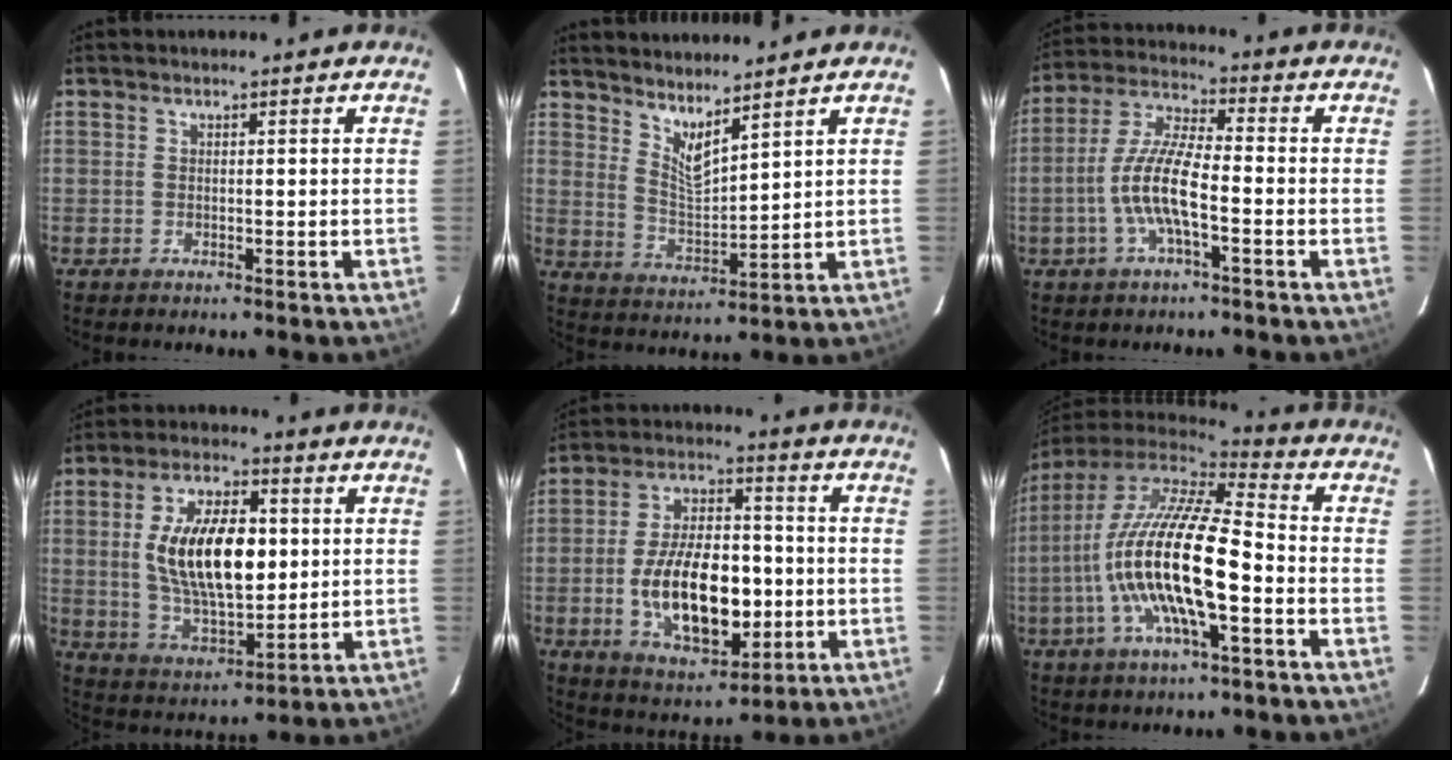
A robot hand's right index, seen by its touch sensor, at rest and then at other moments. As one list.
[{"total": 6.9, "force": [5.7, 1.0, 3.7], "torque": [-0.064, -0.012, 0.106]}, {"total": 10.1, "force": [-3.1, 2.1, 9.4], "torque": [-0.200, 0.004, -0.060]}, {"total": 16.7, "force": [2.1, 7.9, 14.6], "torque": [-0.270, 0.004, 0.048]}, {"total": 17.5, "force": [-3.1, 9.0, 14.7], "torque": [-0.279, 0.004, -0.035]}, {"total": 19.0, "force": [-4.3, 4.1, 18.0], "torque": [-0.330, -0.018, -0.087]}]